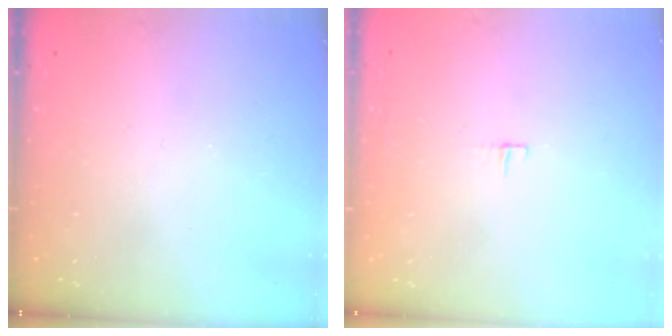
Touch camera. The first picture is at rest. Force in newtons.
{"total": 3.1, "press": 3.1, "slide": 0.2}